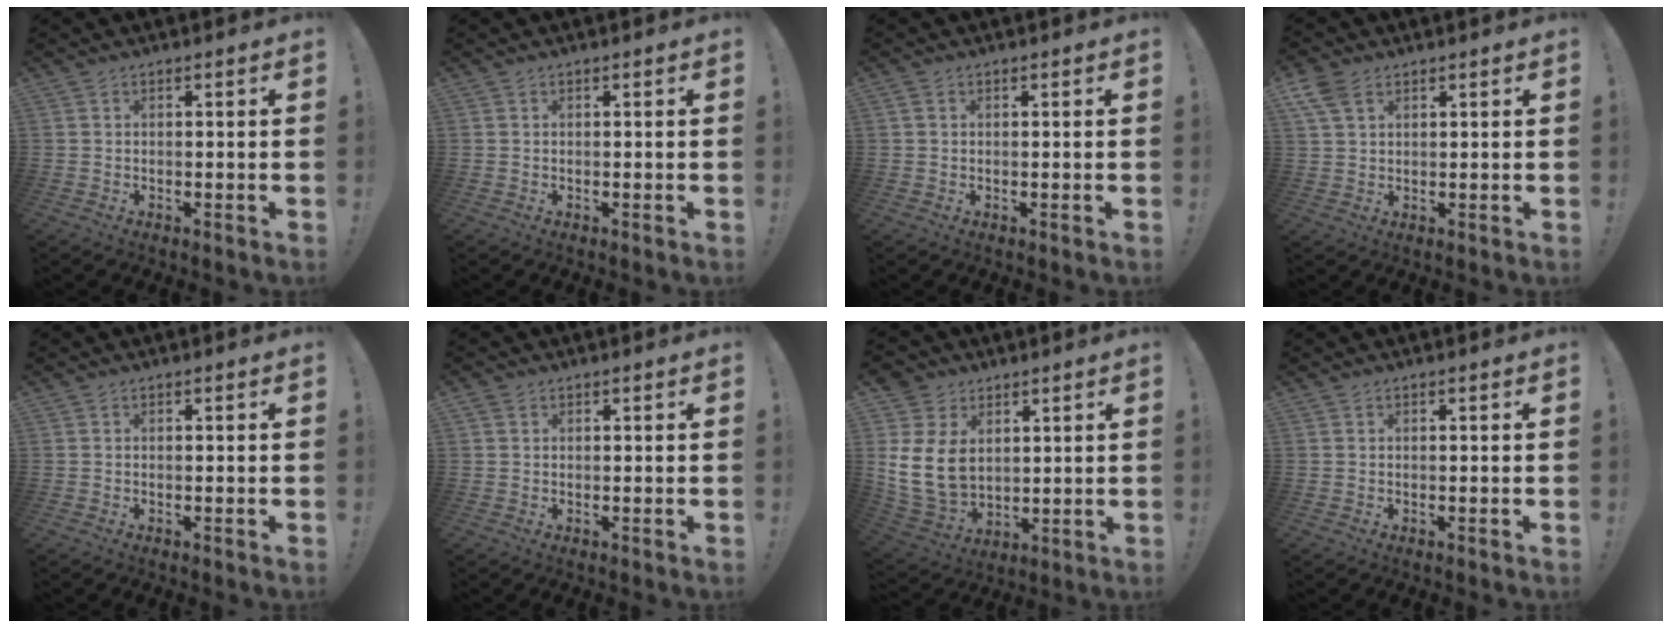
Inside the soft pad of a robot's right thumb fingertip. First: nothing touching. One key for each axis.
{"total": 0.0}
{"total": 0.8, "fx": 0.2, "fy": 0.7, "fz": 0.4, "tx": -0.007, "ty": 0.003, "tz": 0.005}
{"total": 6.0, "fx": 3.2, "fy": 3.4, "fz": 3.7, "tx": -0.069, "ty": -0.004, "tz": 0.066}
{"total": 0.0}
{"total": 1.1, "fx": 0.7, "fy": 0.7, "fz": 0.4, "tx": -0.013, "ty": 0.003, "tz": 0.014}
{"total": 15.5, "fx": 3.3, "fy": 12.0, "fz": 9.3, "tx": -0.195, "ty": -0.024, "tz": 0.068}
{"total": 0.0}